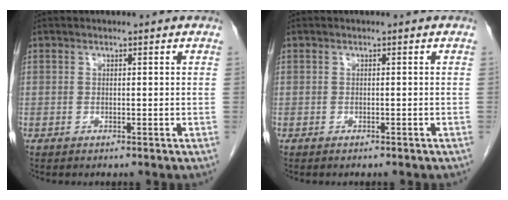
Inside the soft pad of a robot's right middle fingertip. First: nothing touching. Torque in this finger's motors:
{"motor_torque": [-0.49, -0.08, -0.01, 0.01]}